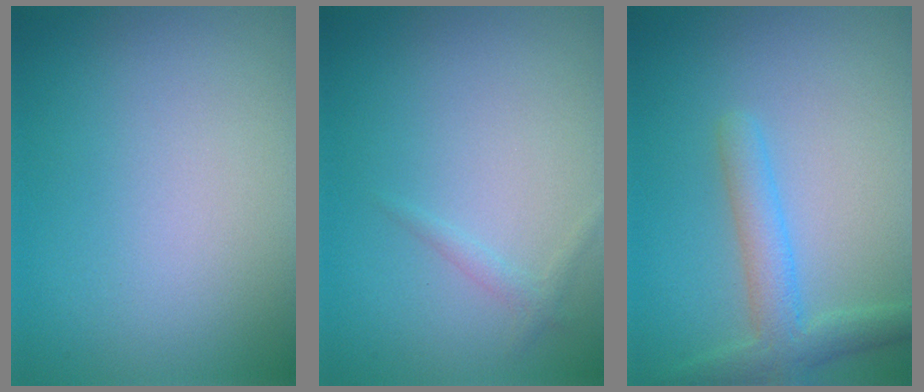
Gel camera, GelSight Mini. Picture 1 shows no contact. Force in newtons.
{"total": 0.9, "press": 0.9, "slide": 0.0}
{"total": 3.5, "press": 3.5, "slide": 0.2}